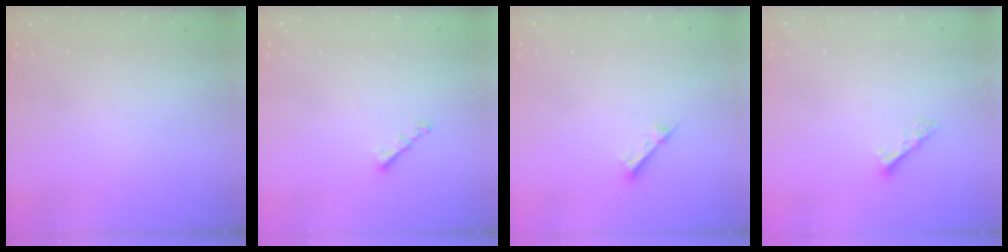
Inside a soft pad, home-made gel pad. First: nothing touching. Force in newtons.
{"total": 0.6, "press": 0.5, "slide": 0.4}
{"total": 2.2, "press": 2.1, "slide": 0.4}
{"total": 4.4, "press": 4.4, "slide": 0.6}